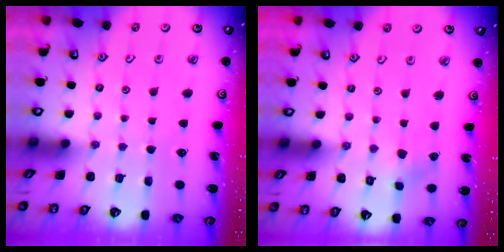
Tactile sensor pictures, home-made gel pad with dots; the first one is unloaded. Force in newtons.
{"total": 1.2, "press": 1.2, "slide": 0.2}